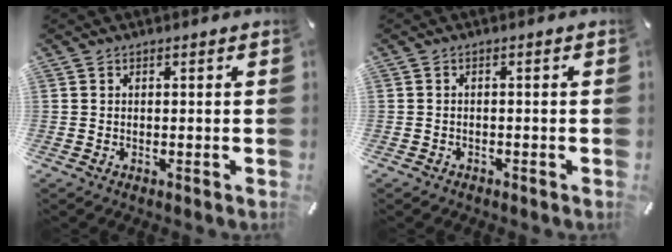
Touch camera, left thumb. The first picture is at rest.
{"total": 1.0, "force": [-0.8, 0.6, 0.2], "torque": [-0.005, 0.003, -0.020]}